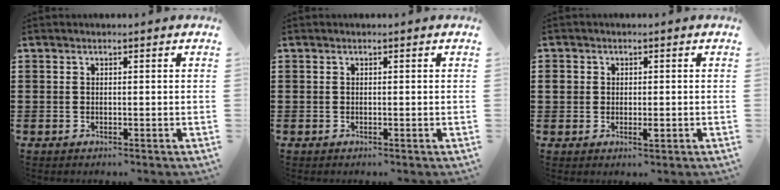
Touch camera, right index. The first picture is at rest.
{"total": 0.0}
{"total": 2.2, "force": [-0.1, 1.6, 1.4], "torque": [-0.037, -0.001, -0.004]}